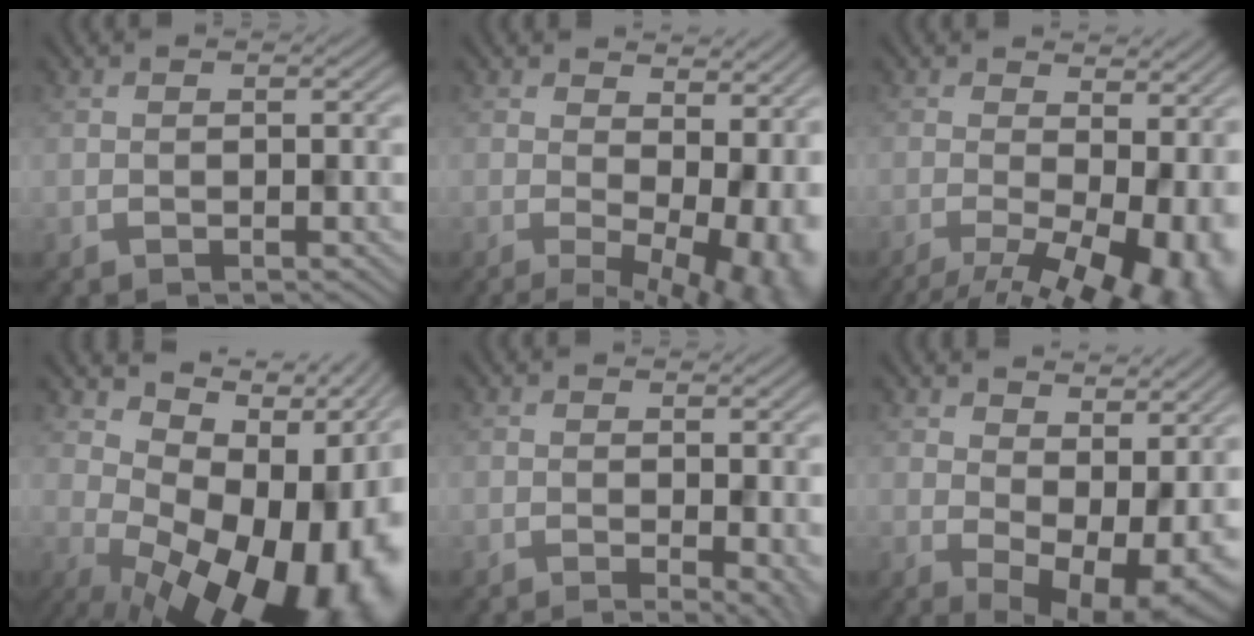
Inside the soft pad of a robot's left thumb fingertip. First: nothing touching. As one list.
[{"total": 10.6, "force": [0.7, 5.2, 9.2], "torque": [-0.107, -0.014, 0.048]}, {"total": 11.4, "force": [-2.8, 5.0, 9.9], "torque": [-0.129, -0.021, -0.016]}, {"total": 17.9, "force": [-0.3, 10.2, 14.7], "torque": [-0.152, -0.017, 0.030]}, {"total": 3.5, "force": [-0.2, 1.1, 3.3], "torque": [-0.030, -0.006, 0.010]}, {"total": 9.7, "force": [3.1, 5.3, 7.5], "torque": [-0.104, -0.019, 0.078]}]